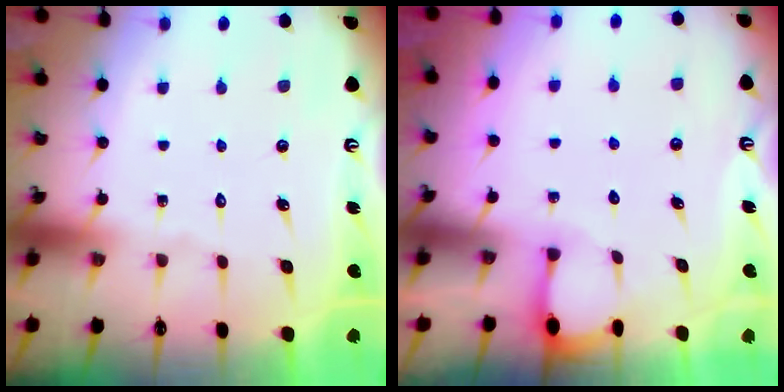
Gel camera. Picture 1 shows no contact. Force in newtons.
{"total": 1.7, "press": 1.7, "slide": 0.2}